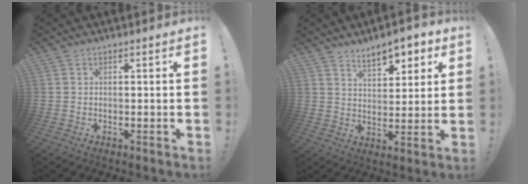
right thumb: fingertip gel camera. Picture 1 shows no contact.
{"total": 9.1, "force": [6.3, 3.9, 5.2], "torque": [-0.073, -0.033, 0.113]}